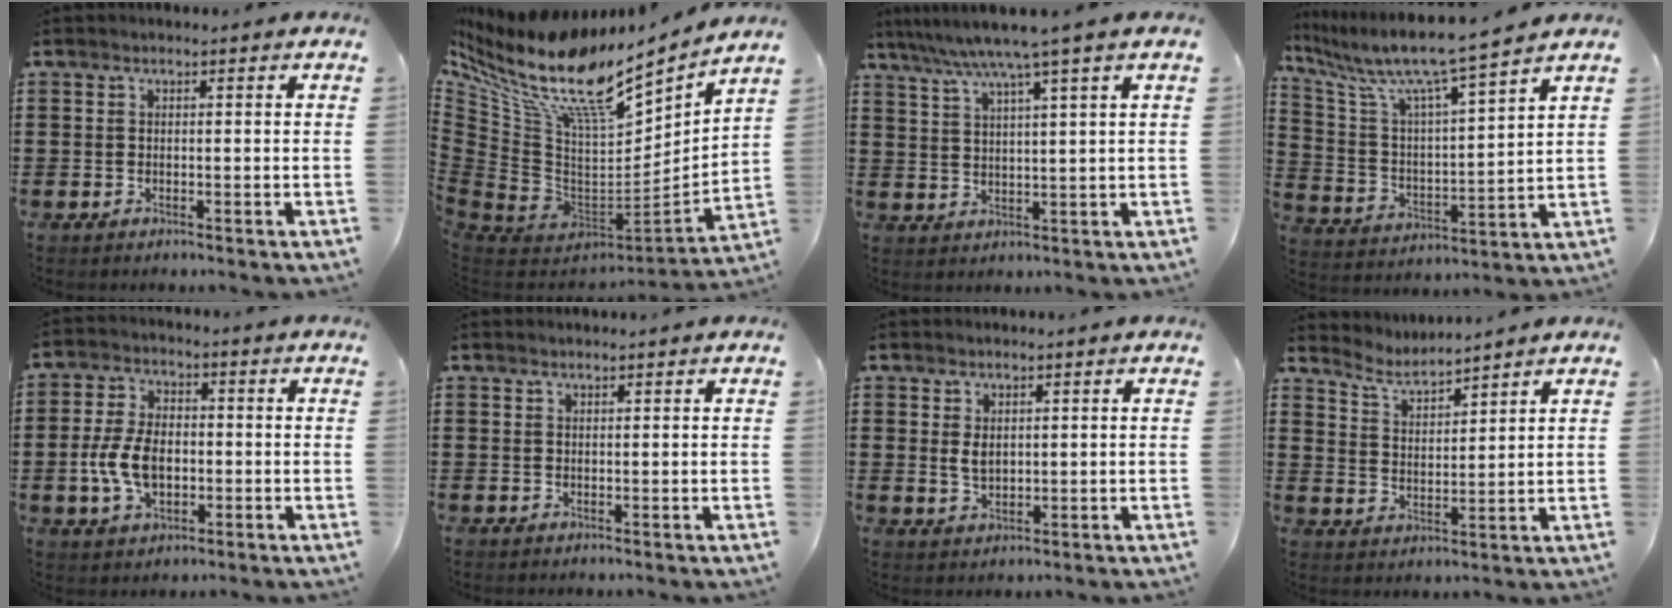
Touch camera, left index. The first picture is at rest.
{"total": 14.5, "force": [9.3, 5.1, 9.9], "torque": [-0.220, -0.071, 0.150]}
{"total": 6.0, "force": [4.4, -1.1, 3.9], "torque": [-0.089, -0.018, 0.071]}
{"total": 8.2, "force": [6.9, -0.3, 4.5], "torque": [-0.119, -0.052, 0.107]}
{"total": 8.0, "force": [-1.4, 4.7, 6.3], "torque": [-0.146, 0.003, -0.031]}
{"total": 0.6, "force": [0.6, 0.0, 0.2], "torque": [-0.005, -0.002, 0.012]}
{"total": 2.5, "force": [0.9, 1.5, 1.8], "torque": [-0.038, 0.004, 0.017]}
{"total": 4.0, "force": [3.8, 0.4, 1.0], "torque": [-0.036, -0.018, 0.064]}